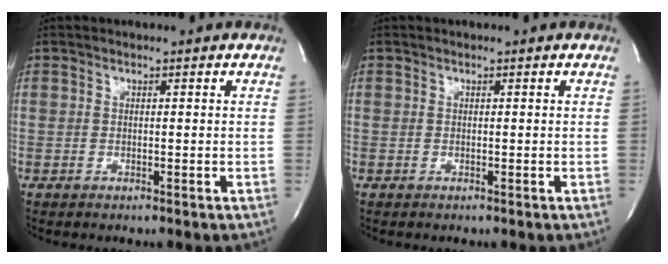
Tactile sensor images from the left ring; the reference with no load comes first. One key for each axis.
{"total": 0.0}